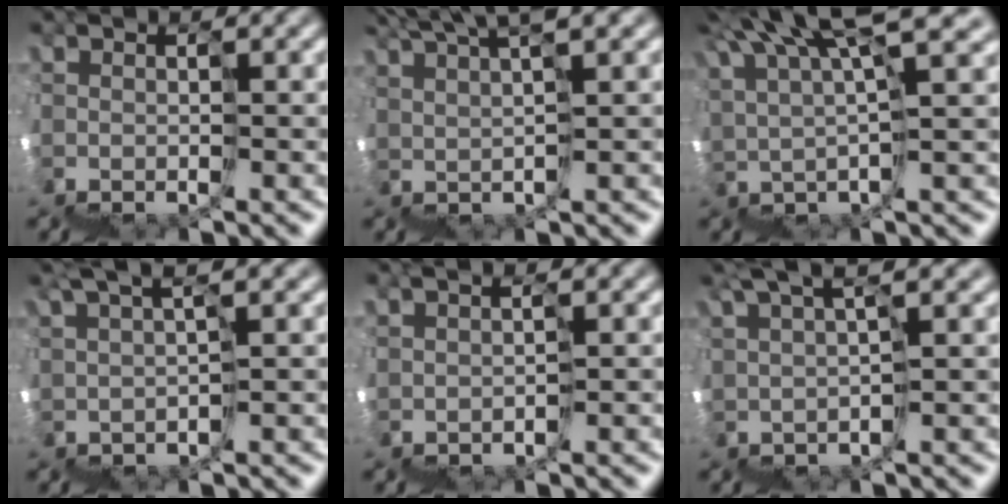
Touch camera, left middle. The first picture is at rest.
{"total": 5.0, "force": [4.7, -0.1, 1.7], "torque": [-0.038, 0.027, 0.084]}
{"total": 8.6, "force": [6.3, 1.3, 5.8], "torque": [-0.129, 0.034, 0.120]}
{"total": 2.5, "force": [2.5, -0.3, 0.5], "torque": [-0.029, 0.015, 0.040]}
{"total": 0.9, "force": [0.8, 0.0, 0.3], "torque": [-0.019, 0.006, 0.013]}
{"total": 3.2, "force": [3.0, -0.2, 0.9], "torque": [-0.036, 0.020, 0.051]}